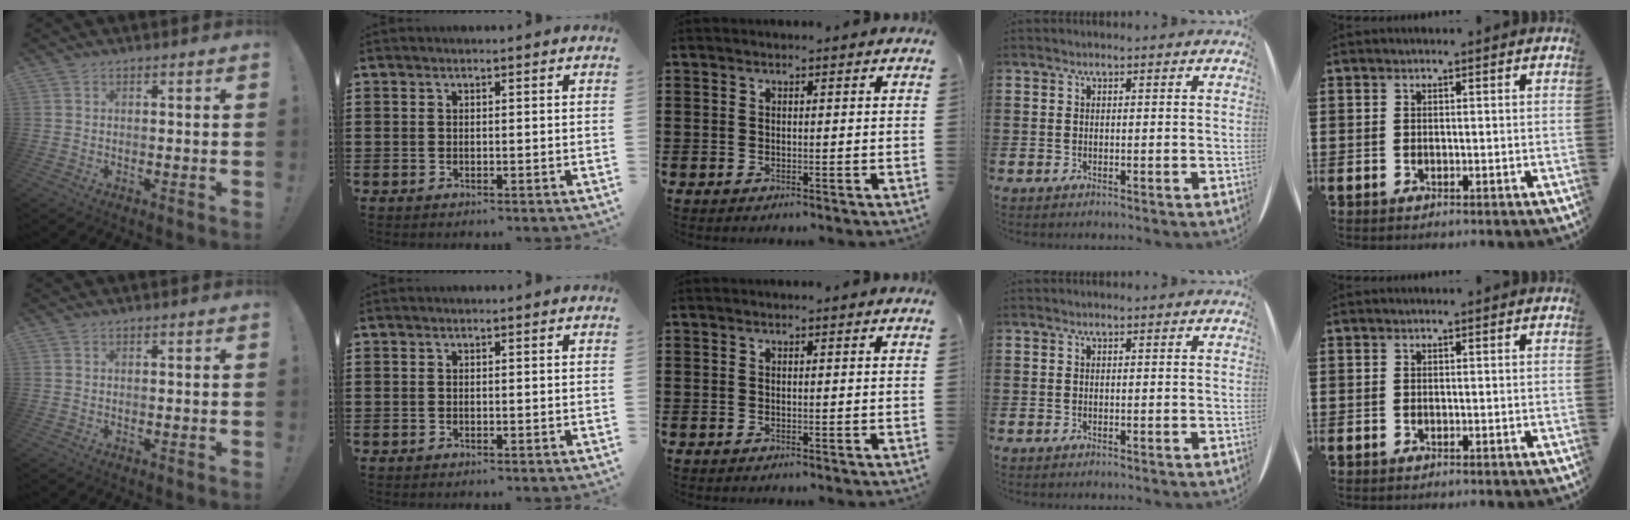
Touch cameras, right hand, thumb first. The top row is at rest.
{}